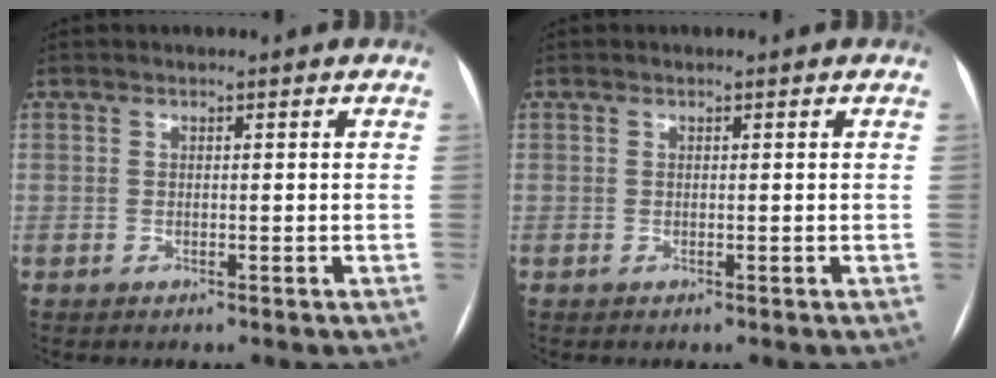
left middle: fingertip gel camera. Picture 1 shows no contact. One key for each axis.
{"total": 0.0}